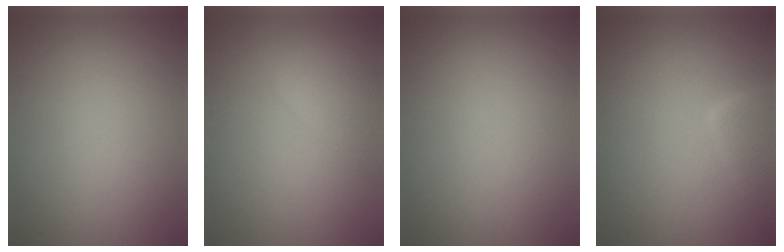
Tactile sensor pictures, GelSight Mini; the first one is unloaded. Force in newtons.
{"total": 2.6, "press": 2.6, "slide": 0.1}
{"total": 0.0}
{"total": 2.9, "press": 2.9, "slide": 0.3}